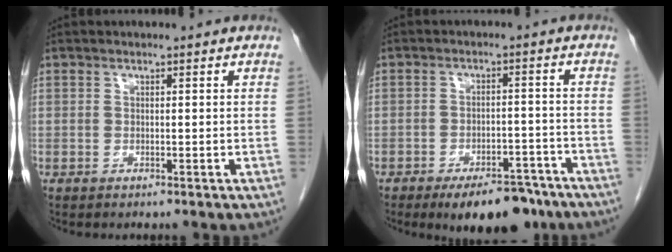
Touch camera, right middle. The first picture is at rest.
{"total": 10.0, "force": [-7.4, 3.9, 5.4], "torque": [-0.063, 0.004, -0.110]}